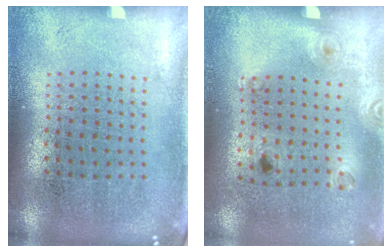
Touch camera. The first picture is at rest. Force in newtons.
{"total": 1.3, "press": 0.9, "slide": 1.0}